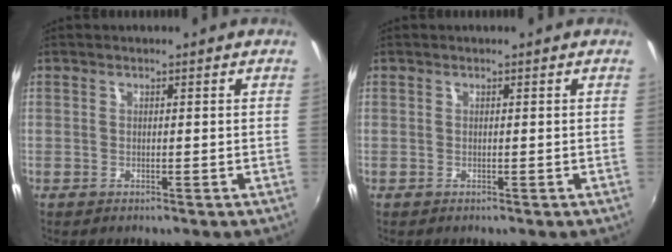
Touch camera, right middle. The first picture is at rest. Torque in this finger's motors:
{"motor_torque": [0.16, -0.23, 0.04, 0.00]}